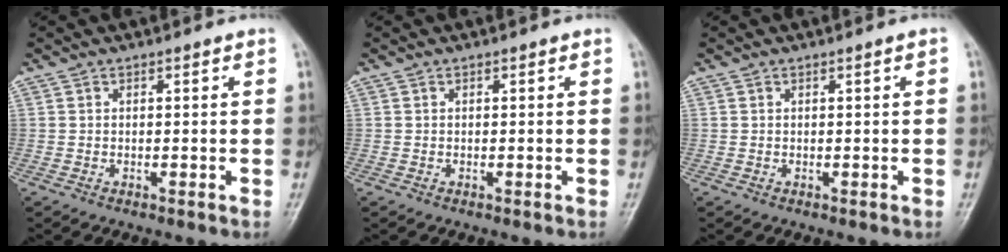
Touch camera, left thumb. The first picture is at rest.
{"total": 0.0}
{"total": 0.5, "force": [0.0, 0.0, 0.5], "torque": [-0.009, 0.000, 0.001]}